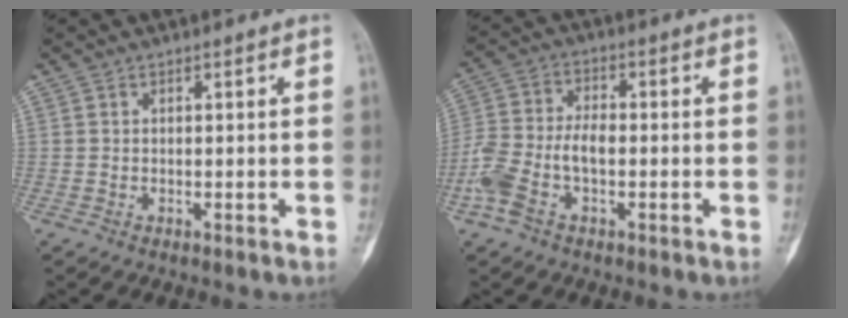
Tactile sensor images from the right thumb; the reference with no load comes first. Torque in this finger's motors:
{"motor_torque": [1.08, 1.03, 0.28, 0.07, 0.11]}